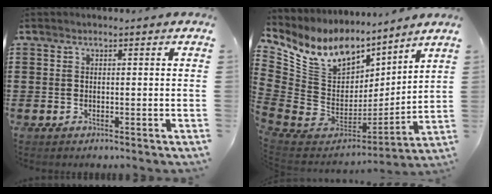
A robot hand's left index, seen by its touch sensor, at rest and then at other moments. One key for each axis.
{"total": 10.3, "fx": 6.8, "fy": 6.5, "fz": 4.2, "tx": -0.130, "ty": -0.044, "tz": 0.128}